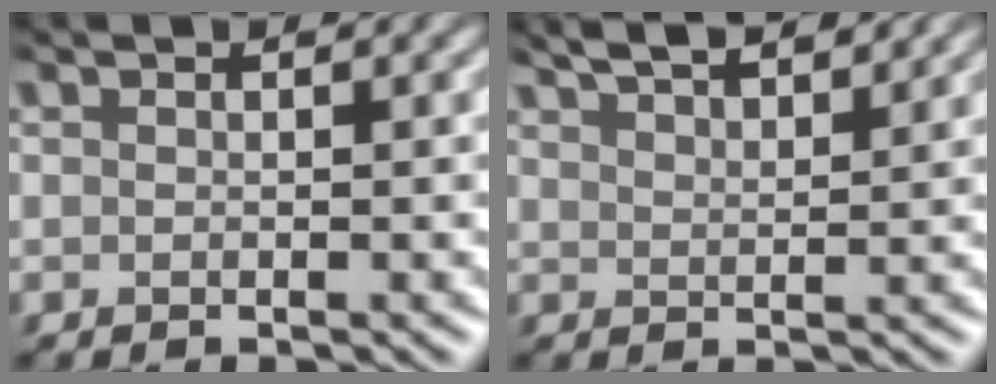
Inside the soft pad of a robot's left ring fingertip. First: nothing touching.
{"total": 5.9, "force": [4.7, 1.7, 3.1], "torque": [-0.029, 0.025, 0.047]}